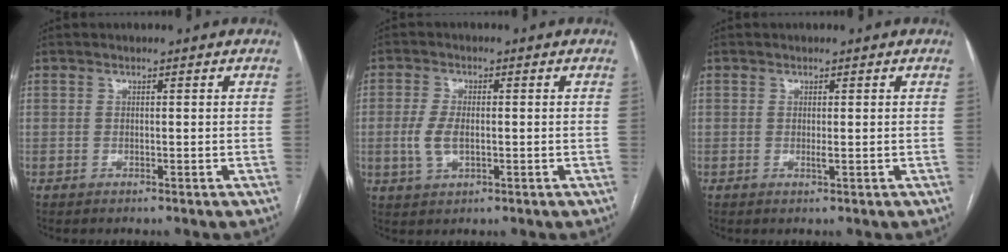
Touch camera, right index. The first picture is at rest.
{"total": 4.6, "force": [-0.6, 2.2, 4.0], "torque": [-0.094, -0.001, -0.009]}
{"total": 0.8, "force": [-0.1, 0.0, 0.8], "torque": [-0.018, -0.004, 0.000]}